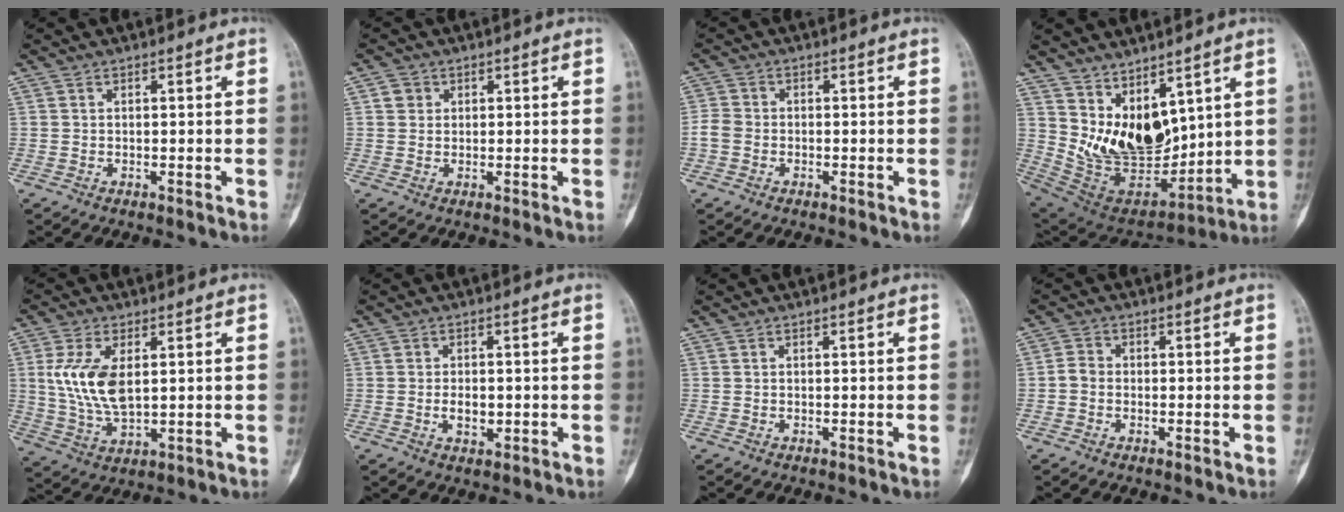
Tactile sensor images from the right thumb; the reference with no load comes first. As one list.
[{"total": 2.0, "force": [0.6, 1.8, 0.5], "torque": [0.002, 0.000, 0.008]}, {"total": 3.0, "force": [-0.8, 2.5, 1.4], "torque": [-0.026, 0.006, -0.021]}, {"total": 16.4, "force": [6.4, 9.3, 11.8], "torque": [-0.165, -0.057, 0.154]}, {"total": 10.6, "force": [2.1, 5.3, 8.9], "torque": [-0.182, -0.013, 0.049]}, {"total": 3.0, "force": [-0.4, 1.9, 2.3], "torque": [-0.033, 0.000, -0.003]}, {"total": 0.0}, {"total": 2.3, "force": [-0.6, 1.8, 1.2], "torque": [-0.017, 0.006, -0.019]}]